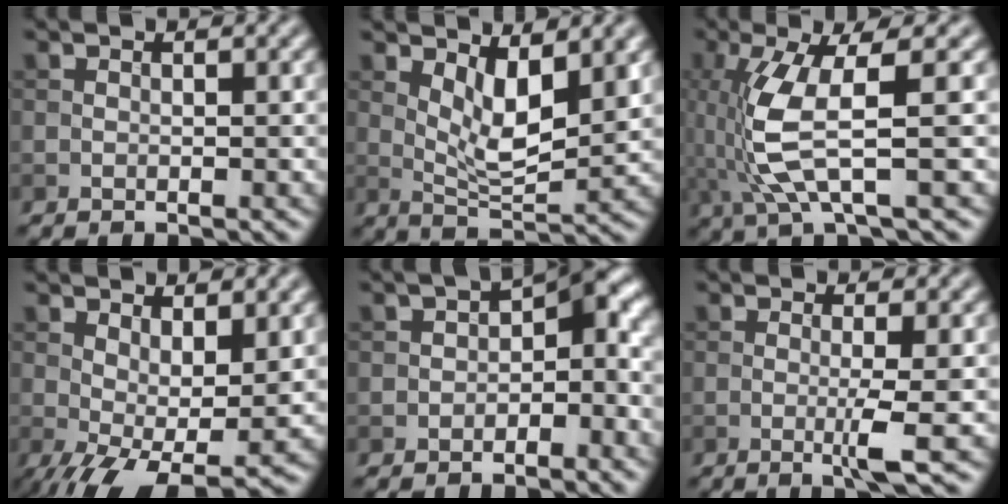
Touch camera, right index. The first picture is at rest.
{"total": 4.6, "force": [1.8, 1.7, 3.9], "torque": [-0.073, -0.011, 0.036]}
{"total": 6.6, "force": [-0.1, 1.5, 6.4], "torque": [-0.156, -0.005, 0.007]}
{"total": 7.6, "force": [-1.0, 3.1, 6.9], "torque": [-0.127, -0.014, -0.007]}
{"total": 4.7, "force": [-1.1, 2.8, 3.6], "torque": [-0.025, 0.014, -0.030]}
{"total": 2.8, "force": [-0.4, 0.2, 2.8], "torque": [-0.051, -0.009, -0.012]}